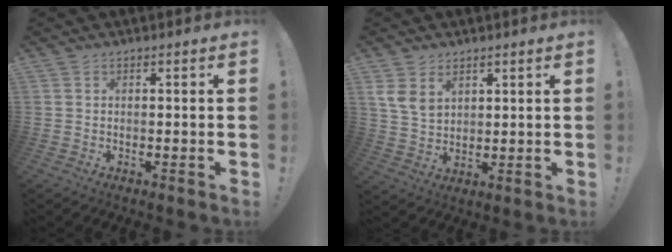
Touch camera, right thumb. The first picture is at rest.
{"total": 7.7, "force": [4.4, 5.2, 3.7], "torque": [-0.062, -0.016, 0.086]}